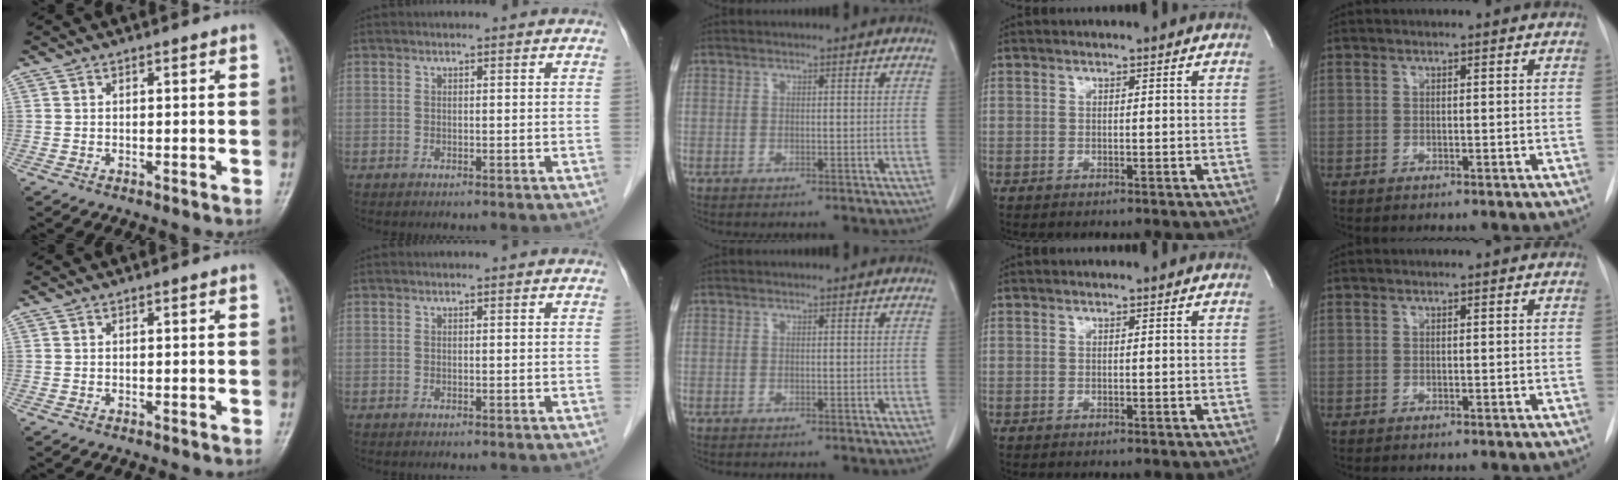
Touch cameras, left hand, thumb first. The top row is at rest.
{}